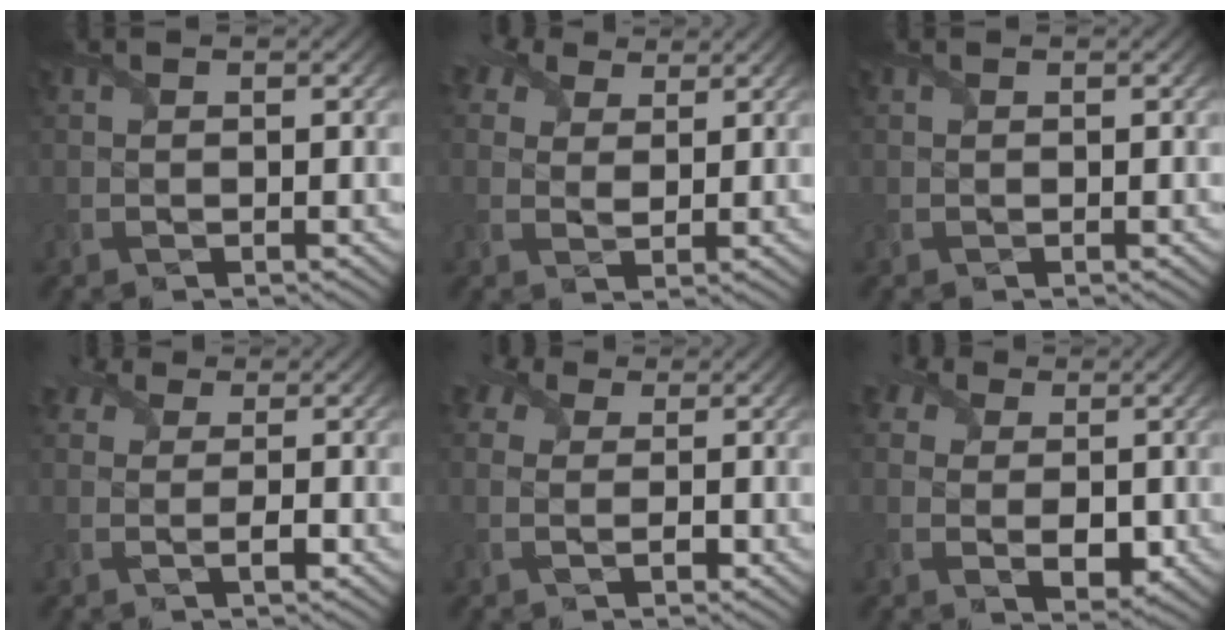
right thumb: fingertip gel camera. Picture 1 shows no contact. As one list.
[{"total": 5.1, "force": [3.3, 3.0, 2.4], "torque": [-0.057, 0.012, 0.052]}, {"total": 0.0}, {"total": 3.3, "force": [0.1, 2.3, 2.4], "torque": [-0.038, 0.002, -0.008]}, {"total": 5.3, "force": [0.2, 4.1, 3.3], "torque": [-0.070, 0.008, -0.009]}, {"total": 7.4, "force": [0.7, 5.7, 4.6], "torque": [-0.100, -0.009, 0.014]}]